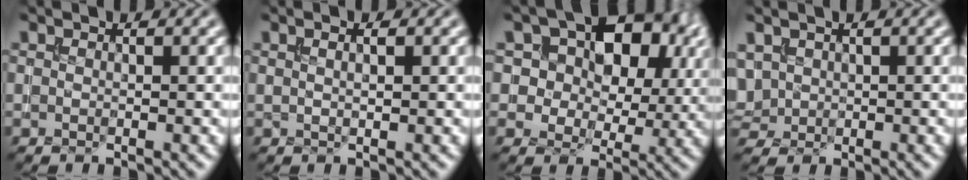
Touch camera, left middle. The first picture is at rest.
{"total": 1.3, "force": [0.6, 0.5, 1.1], "torque": [-0.006, -0.004, 0.003]}
{"total": 10.9, "force": [4.3, 7.3, 6.8], "torque": [-0.087, 0.018, 0.055]}
{"total": 2.3, "force": [0.5, 1.9, 1.1], "torque": [-0.033, 0.001, 0.017]}